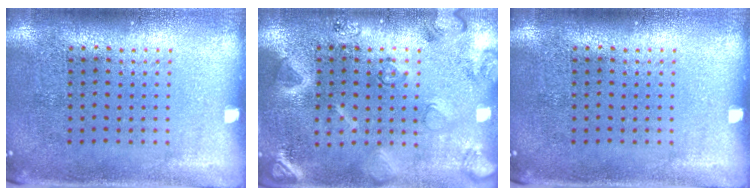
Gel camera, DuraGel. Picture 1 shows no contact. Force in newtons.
{"total": 2.3, "press": 2.3, "slide": 0.1}
{"total": 0.0}